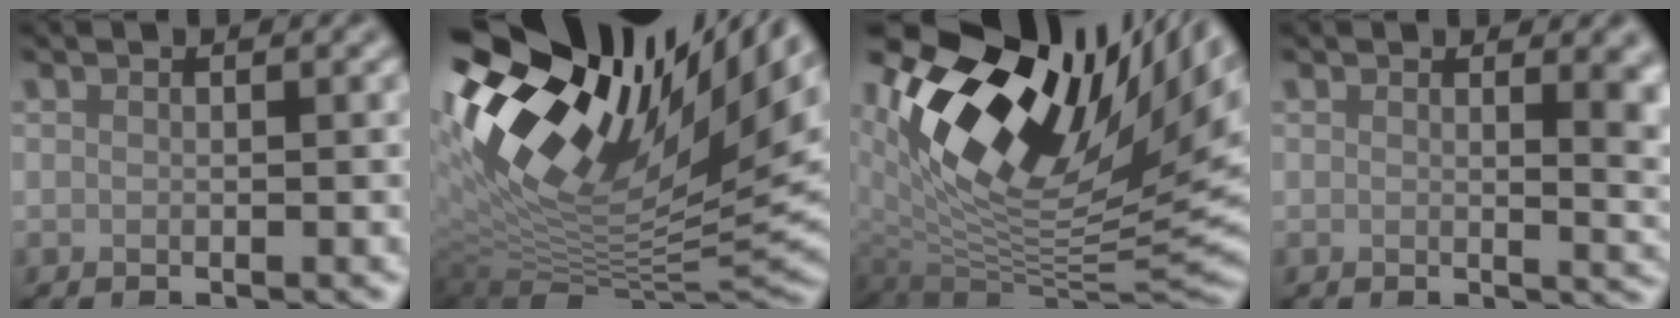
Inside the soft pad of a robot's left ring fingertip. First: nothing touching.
{"total": 17.0, "force": [6.9, 8.1, 13.2], "torque": [-0.228, 0.009, 0.130]}
{"total": 16.0, "force": [5.8, 8.9, 12.0], "torque": [-0.208, -0.004, 0.108]}
{"total": 4.9, "force": [1.5, 2.1, 4.1], "torque": [-0.024, -0.003, 0.024]}